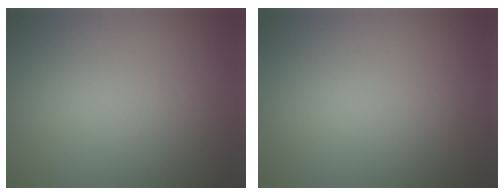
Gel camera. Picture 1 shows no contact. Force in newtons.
{"total": 0.0}